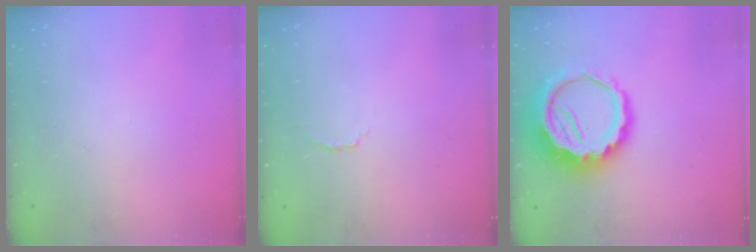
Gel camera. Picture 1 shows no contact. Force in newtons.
{"total": 2.9, "press": 2.8, "slide": 0.7}
{"total": 11.9, "press": 11.6, "slide": 2.4}